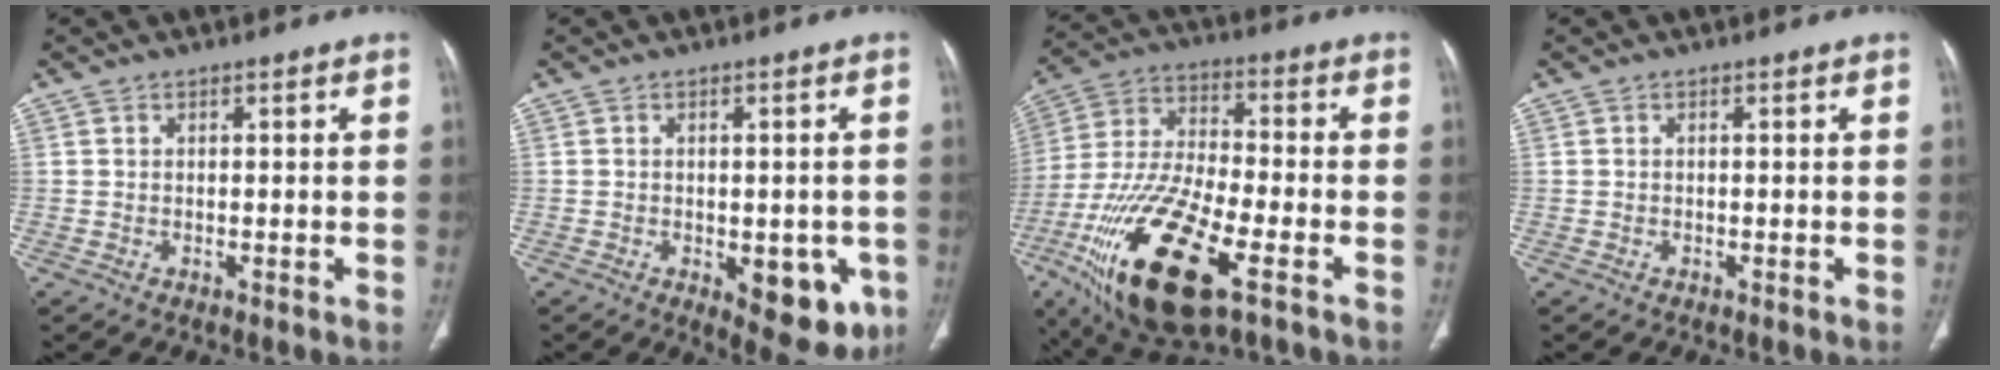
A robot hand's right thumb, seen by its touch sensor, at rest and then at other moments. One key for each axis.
{"total": 10.8, "fx": -3.4, "fy": 5.5, "fz": 8.7, "tx": -0.077, "ty": -0.003, "tz": -0.029}
{"total": 24.0, "fx": -10.5, "fy": 8.8, "fz": 19.7, "tx": -0.424, "ty": 0.008, "tz": -0.184}
{"total": 0.0}